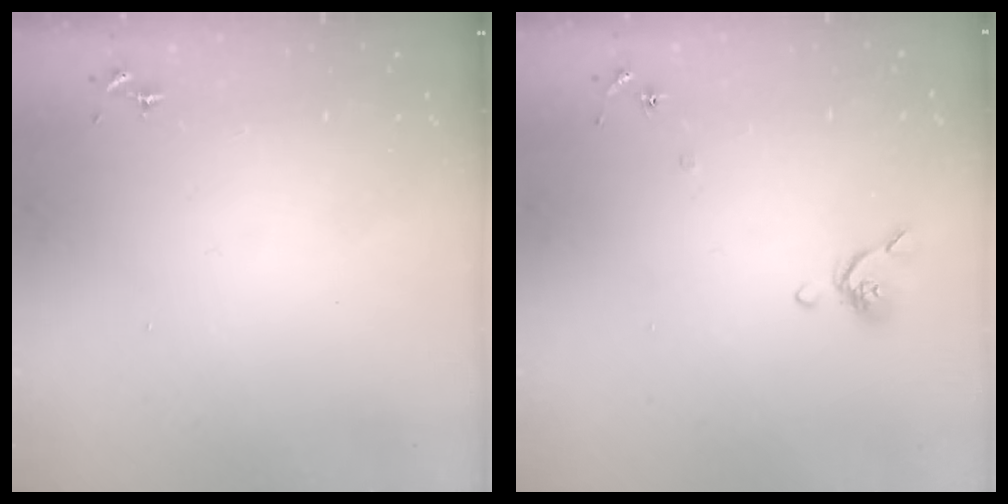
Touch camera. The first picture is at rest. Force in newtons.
{"total": 6.9, "press": 6.8, "slide": 1.5}